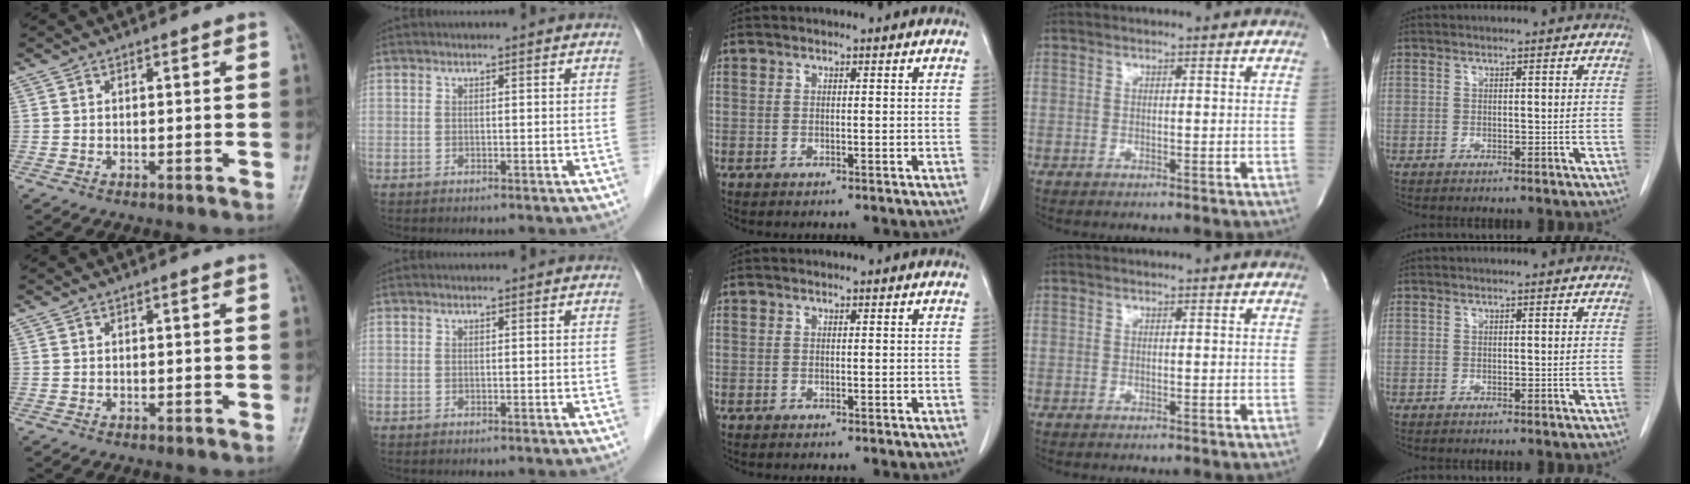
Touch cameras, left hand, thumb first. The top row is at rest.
{}